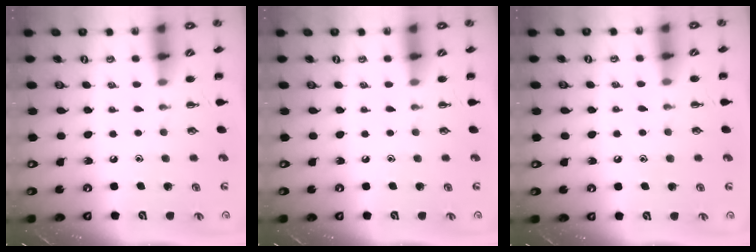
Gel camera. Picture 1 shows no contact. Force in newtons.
{"total": 0.0}
{"total": 7.4, "press": 7.2, "slide": 1.7}